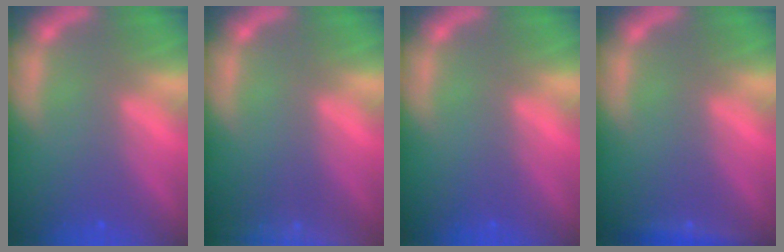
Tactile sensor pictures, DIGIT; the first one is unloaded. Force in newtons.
{"total": 10.1}
{"total": 0.0}
{"total": 1.9}